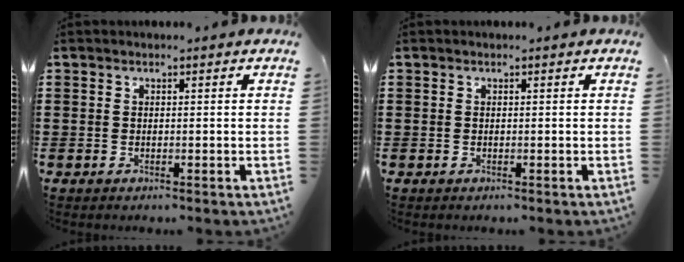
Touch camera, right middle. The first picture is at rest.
{"total": 0.0}